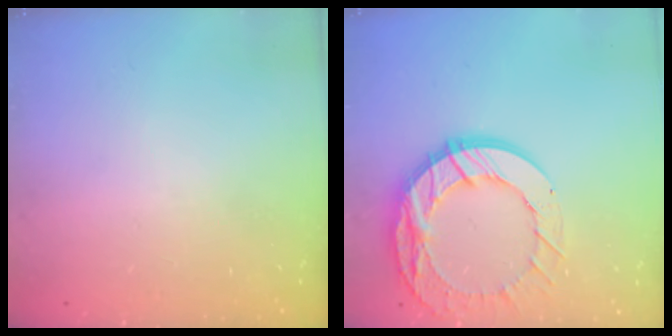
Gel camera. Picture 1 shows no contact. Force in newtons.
{"total": 18.3, "press": 18.3, "slide": 1.6}